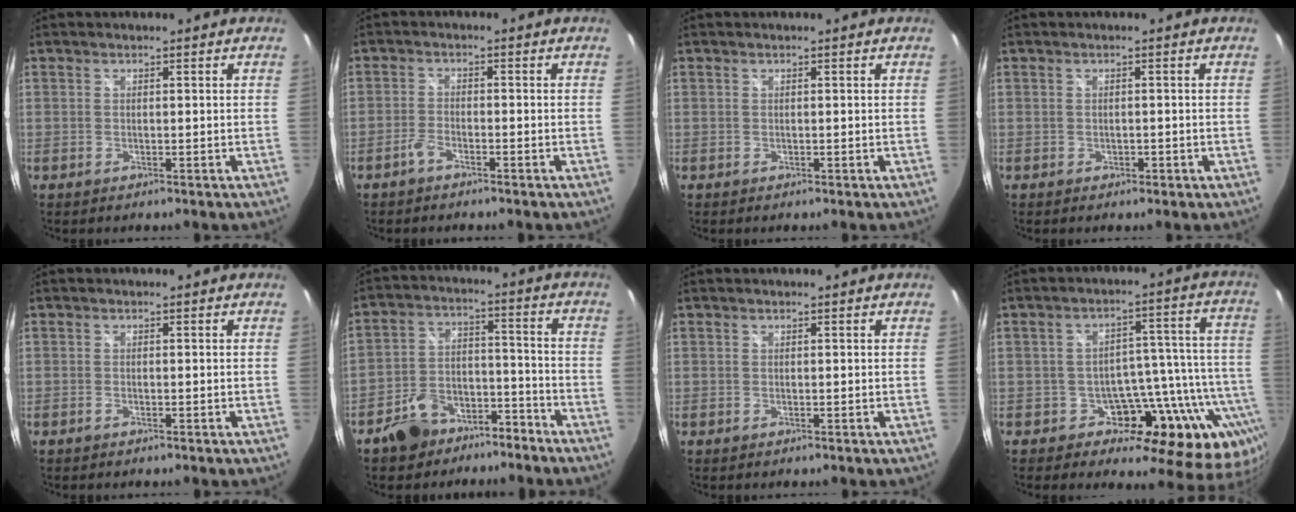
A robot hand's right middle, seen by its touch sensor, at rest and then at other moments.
{"total": 2.6, "force": [-2.1, 0.9, 1.4], "torque": [-0.044, 0.003, -0.045]}
{"total": 0.0}
{"total": 0.6, "force": [-0.1, 0.6, 0.2], "torque": [-0.001, -0.001, 0.000]}
{"total": 0.7, "force": [-0.6, 0.3, 0.3], "torque": [-0.007, -0.003, -0.013]}
{"total": 11.2, "force": [-8.0, 6.4, 4.4], "torque": [-0.091, 0.037, -0.114]}
{"total": 0.0}
{"total": 17.4, "force": [-8.4, 11.2, 10.3], "torque": [-0.116, 0.022, -0.110]}